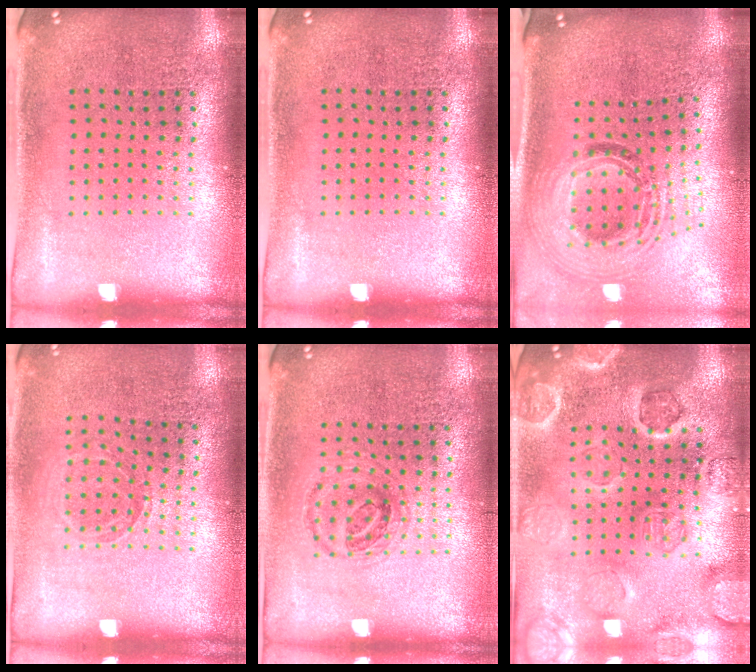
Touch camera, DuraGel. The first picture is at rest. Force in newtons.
{"total": 0.0}
{"total": 2.1, "press": 1.6, "slide": 1.2}
{"total": 0.9, "press": 0.9, "slide": 0.1}
{"total": 0.9, "press": 0.9, "slide": 0.2}
{"total": 2.7, "press": 2.7, "slide": 0.1}